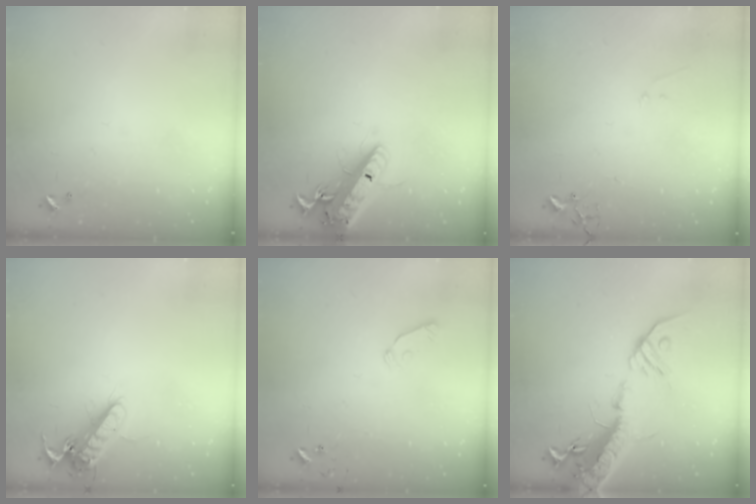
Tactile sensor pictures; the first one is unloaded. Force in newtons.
{"total": 17.3, "press": 17.0, "slide": 3.4}
{"total": 6.1, "press": 6.1, "slide": 0.5}
{"total": 13.8, "press": 13.7, "slide": 2.0}
{"total": 5.9, "press": 5.9, "slide": 0.5}
{"total": 20.4, "press": 19.9, "slide": 4.3}